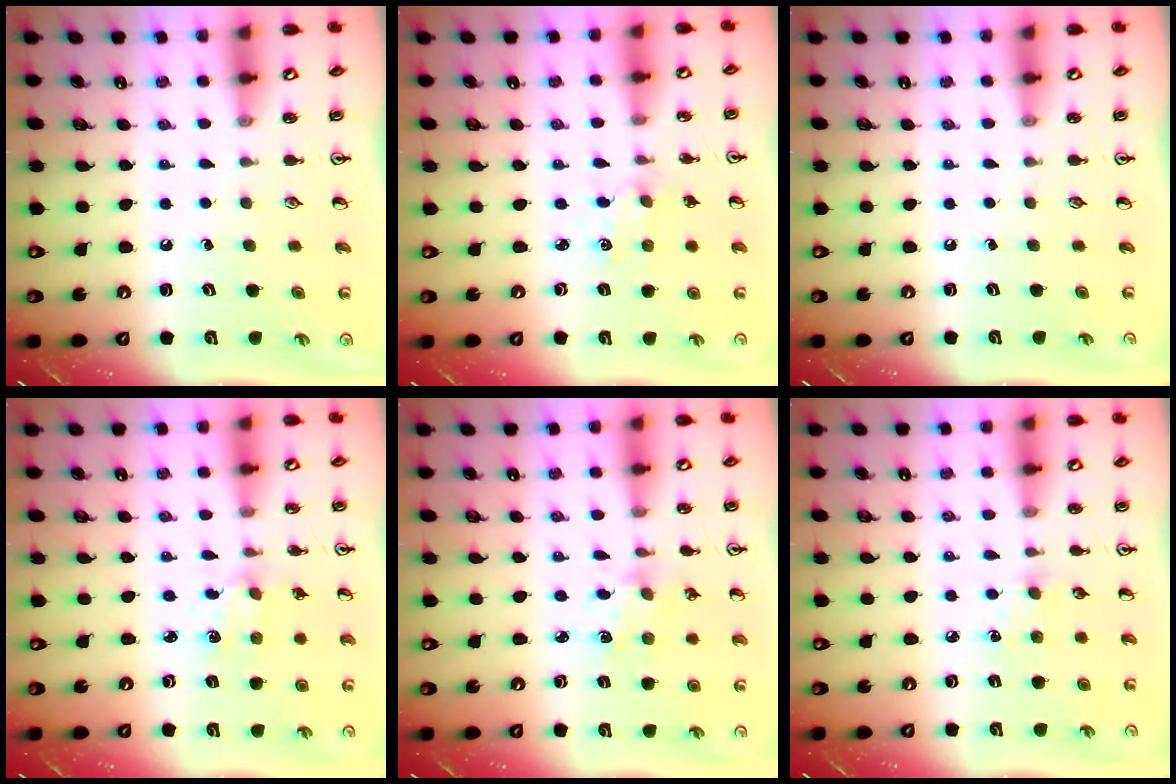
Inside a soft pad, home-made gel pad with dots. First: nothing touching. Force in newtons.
{"total": 0.7, "press": 0.7, "slide": 0.2}
{"total": 0.0}
{"total": 1.7, "press": 1.7, "slide": 0.3}
{"total": 2.3, "press": 2.3, "slide": 0.3}
{"total": 3.3, "press": 3.3, "slide": 0.5}